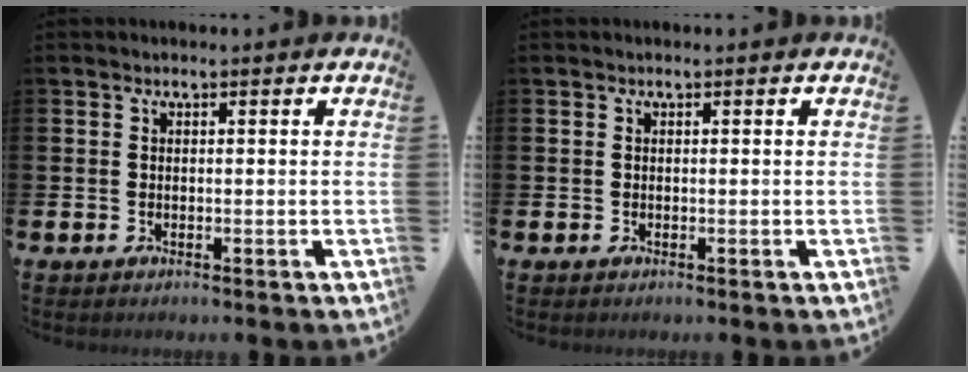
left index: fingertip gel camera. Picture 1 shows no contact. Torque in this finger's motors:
{"motor_torque": [-0.08, 0.08, 0.00, -0.01]}